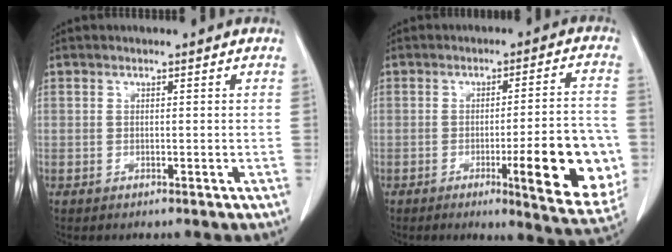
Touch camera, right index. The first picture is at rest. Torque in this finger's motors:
{"motor_torque": [1.24, -0.30, 0.81, 0.11]}